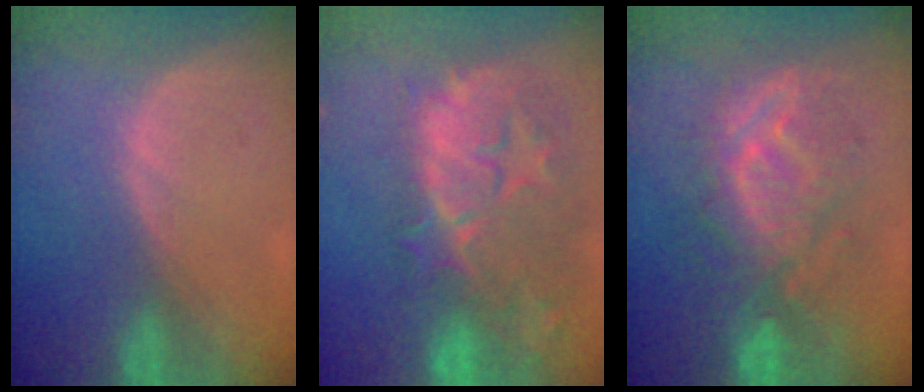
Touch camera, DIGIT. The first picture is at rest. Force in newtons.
{"total": 13.7, "press": 11.8, "slide": 6.9}
{"total": 10.0, "press": 9.8, "slide": 1.4}